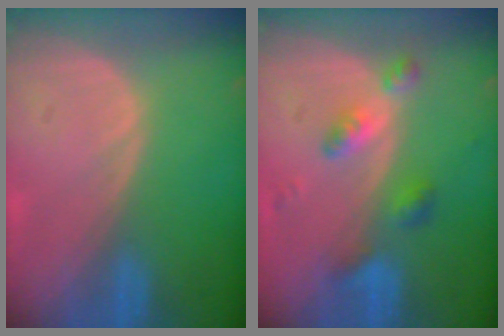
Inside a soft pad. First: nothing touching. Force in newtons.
{"total": 5.5, "press": 4.8, "slide": 2.7}